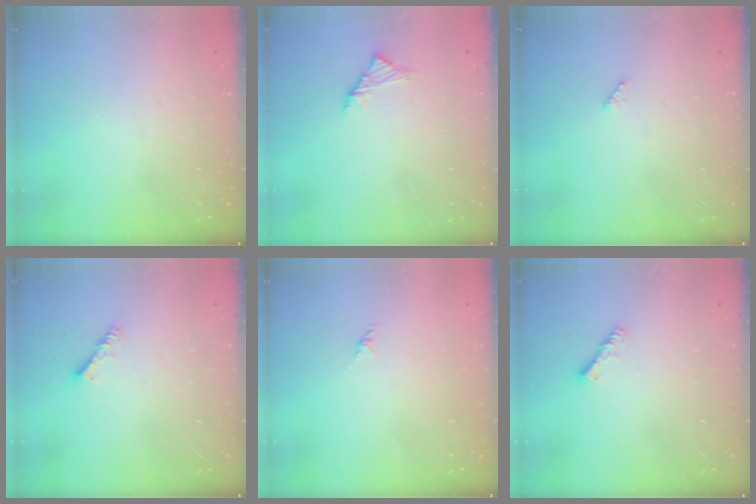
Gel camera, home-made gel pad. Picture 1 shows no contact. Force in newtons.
{"total": 2.8, "press": 2.6, "slide": 0.8}
{"total": 3.2, "press": 3.2, "slide": 0.4}
{"total": 3.6, "press": 3.5, "slide": 0.7}
{"total": 0.0}
{"total": 3.6, "press": 3.5, "slide": 0.7}